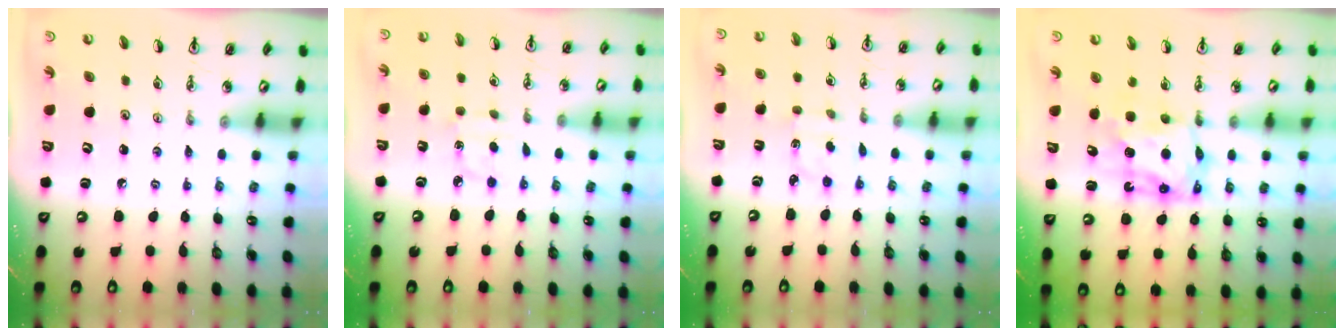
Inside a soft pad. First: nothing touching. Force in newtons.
{"total": 4.2, "press": 4.1, "slide": 0.5}
{"total": 2.1, "press": 2.0, "slide": 0.6}
{"total": 7.2, "press": 7.2, "slide": 0.6}